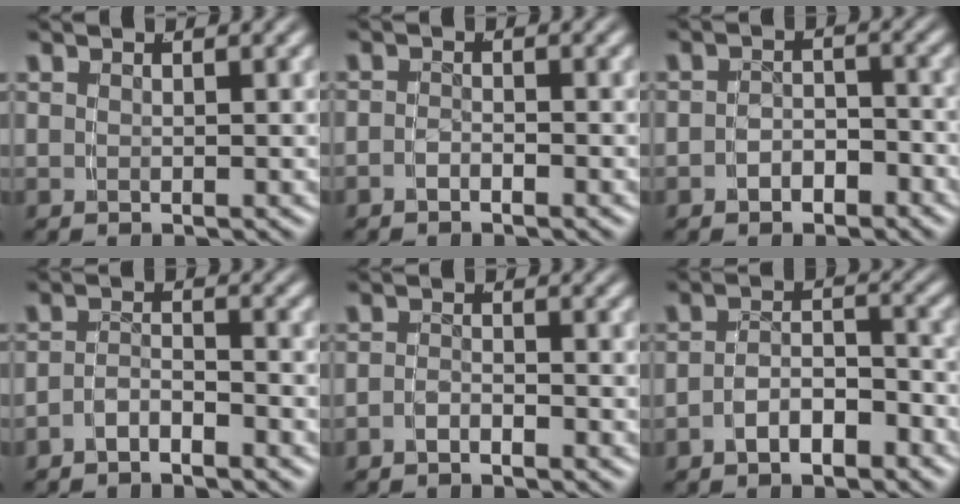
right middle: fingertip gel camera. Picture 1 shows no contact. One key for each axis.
{"total": 1.3, "fx": -1.2, "fy": 0.3, "fz": 0.2, "tx": -0.012, "ty": -0.007, "tz": -0.020}
{"total": 2.8, "fx": -2.0, "fy": 1.8, "fz": 0.8, "tx": -0.009, "ty": -0.003, "tz": -0.036}
{"total": 2.6, "fx": -2.4, "fy": 0.7, "fz": 0.8, "tx": -0.010, "ty": -0.006, "tz": -0.043}
{"total": 1.7, "fx": -1.6, "fy": 0.4, "fz": 0.5, "tx": -0.012, "ty": -0.004, "tz": -0.028}
{"total": 3.7, "fx": -2.8, "fy": 1.6, "fz": 1.7, "tx": -0.017, "ty": -0.005, "tz": -0.050}